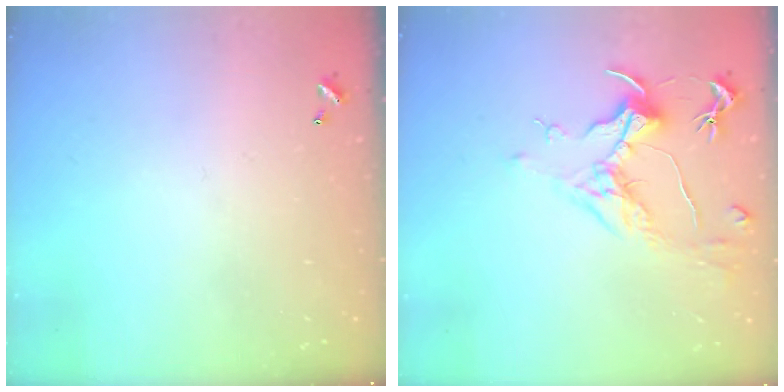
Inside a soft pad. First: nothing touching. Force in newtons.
{"total": 1.5, "press": 1.3, "slide": 0.9}